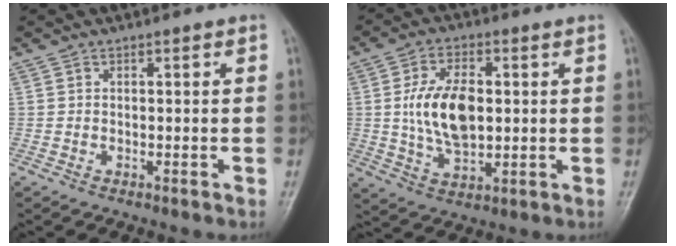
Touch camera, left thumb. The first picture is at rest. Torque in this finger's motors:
{"motor_torque": [-0.23, 0.59, 0.06, -0.03, 0.14]}